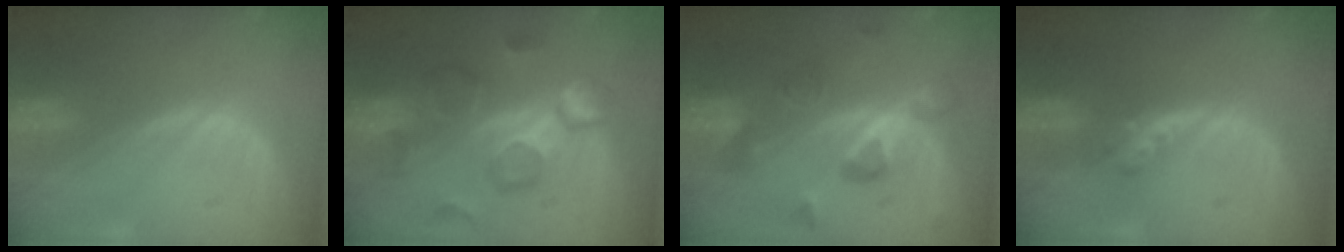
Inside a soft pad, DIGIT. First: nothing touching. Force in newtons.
{"total": 10.3, "press": 9.4, "slide": 4.1}
{"total": 7.4, "press": 7.3, "slide": 0.8}
{"total": 2.7, "press": 2.3, "slide": 1.3}